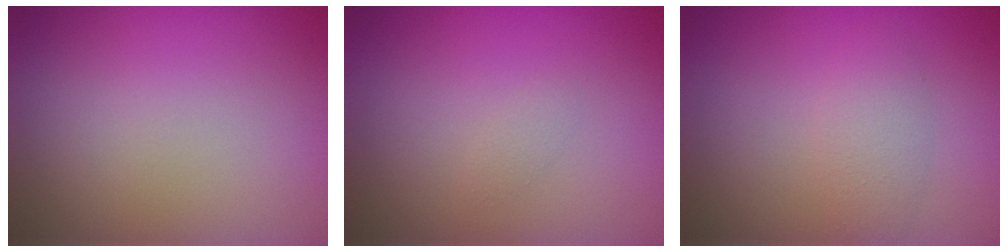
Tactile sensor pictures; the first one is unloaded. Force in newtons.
{"total": 0.5, "press": 0.5, "slide": 0.0}
{"total": 2.1, "press": 2.1, "slide": 0.1}